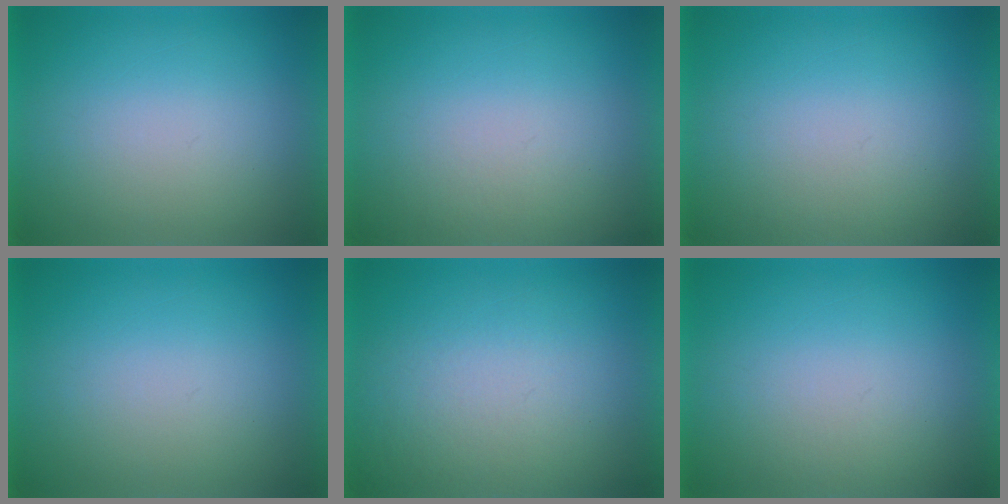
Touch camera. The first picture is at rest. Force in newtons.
{"total": 2.0}
{"total": 1.1}
{"total": 0.0}
{"total": 4.2}
{"total": 1.0}